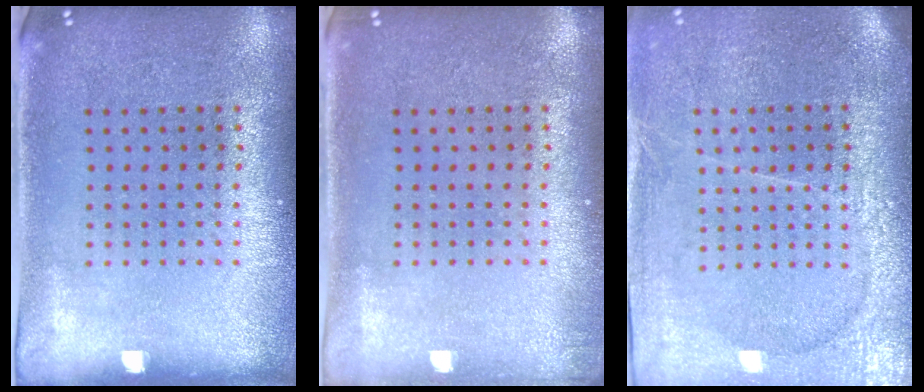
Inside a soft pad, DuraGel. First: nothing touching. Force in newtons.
{"total": 0.7, "press": 0.7, "slide": 0.2}
{"total": 3.8, "press": 3.4, "slide": 1.7}